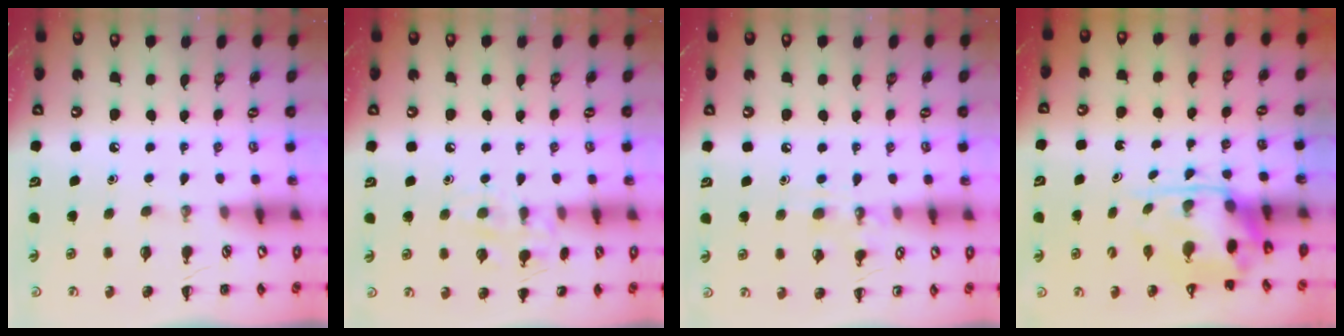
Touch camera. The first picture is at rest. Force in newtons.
{"total": 9.2, "press": 9.1, "slide": 1.7}
{"total": 7.4, "press": 7.3, "slide": 1.7}
{"total": 3.4, "press": 3.3, "slide": 0.6}